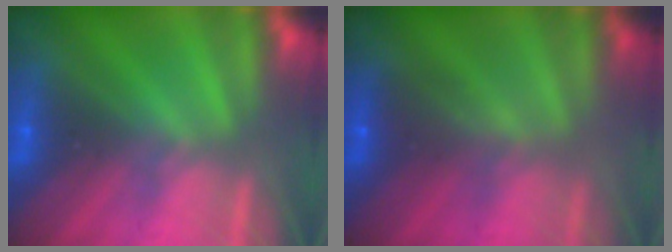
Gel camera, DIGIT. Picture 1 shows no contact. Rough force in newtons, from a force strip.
{"total": 2.1}